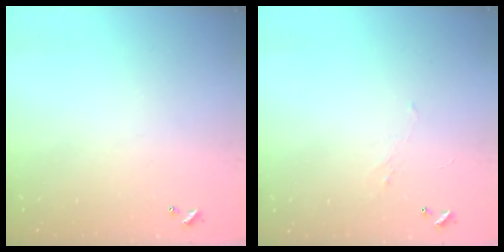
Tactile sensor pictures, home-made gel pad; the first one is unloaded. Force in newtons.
{"total": 1.3, "press": 1.1, "slide": 0.7}